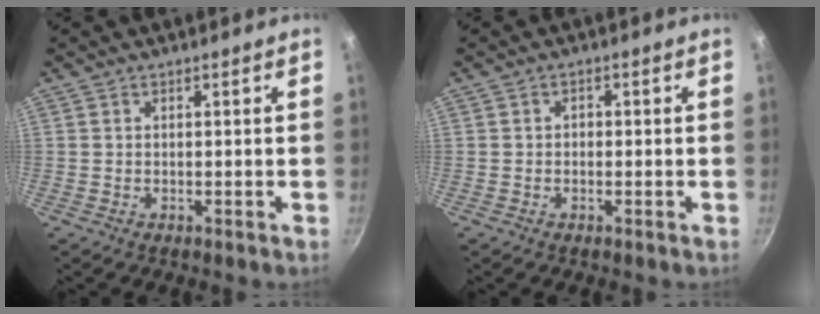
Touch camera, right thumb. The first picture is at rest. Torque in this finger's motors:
{"motor_torque": [-0.37, 0.27, -0.04, 0.12, -0.03]}